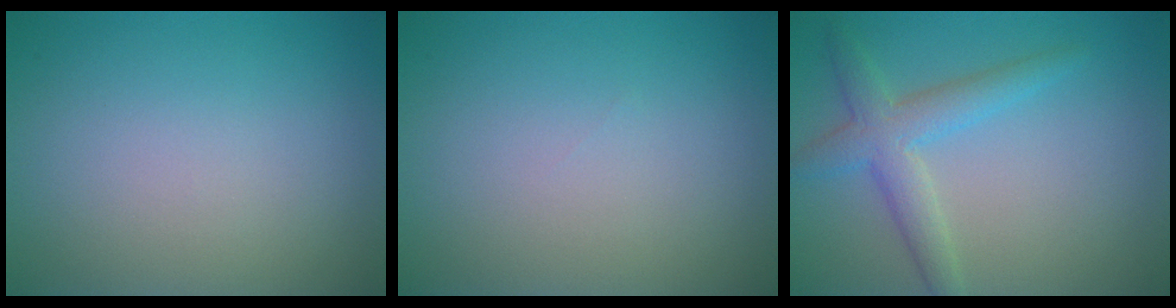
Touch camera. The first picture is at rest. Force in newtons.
{"total": 0.0}
{"total": 3.7, "press": 3.7, "slide": 0.2}